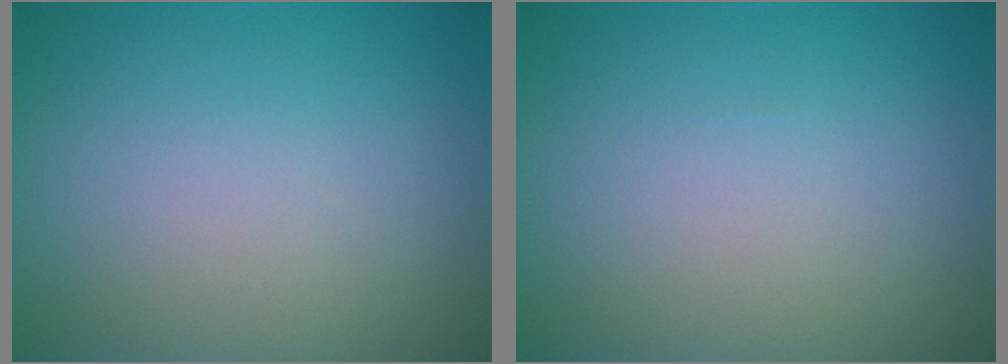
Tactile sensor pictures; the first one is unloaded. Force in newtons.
{"total": 0.0}